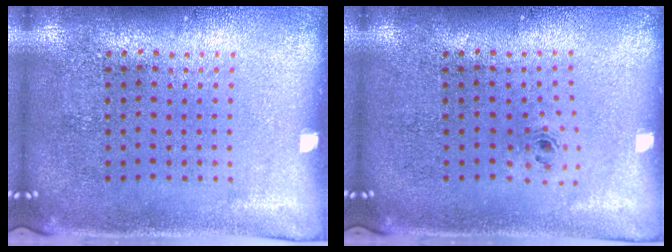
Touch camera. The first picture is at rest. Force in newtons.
{"total": 0.7, "press": 0.3, "slide": 0.7}